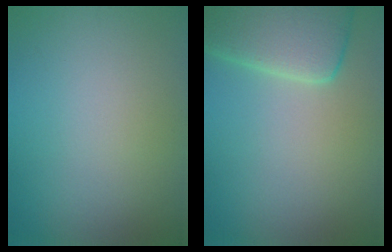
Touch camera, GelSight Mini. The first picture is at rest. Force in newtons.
{"total": 6.4, "press": 6.4, "slide": 0.5}